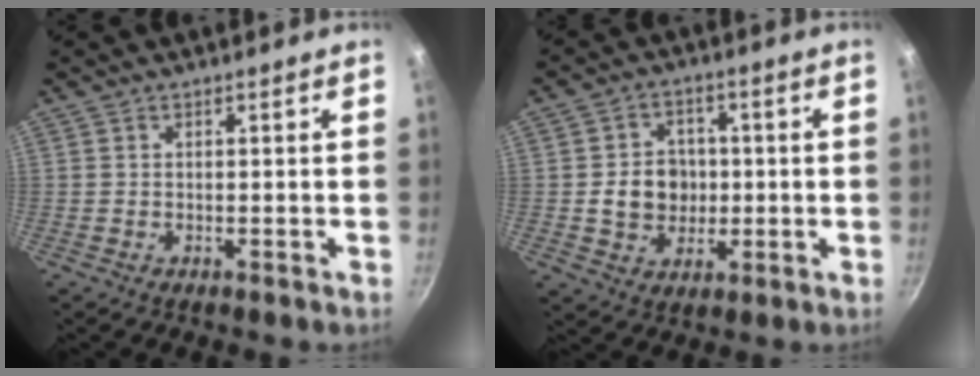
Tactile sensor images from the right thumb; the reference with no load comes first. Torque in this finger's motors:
{"motor_torque": [0.50, 1.80, 0.84, -0.48, 0.09]}